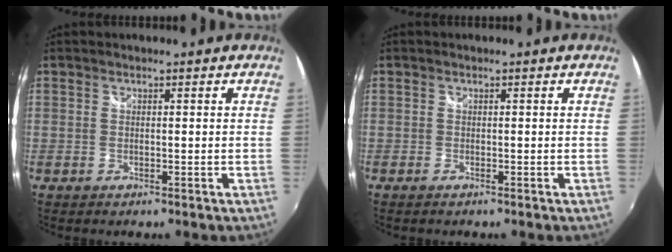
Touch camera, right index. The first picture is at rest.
{"total": 0.7, "force": [-0.7, 0.2, 0.1], "torque": [-0.005, -0.004, -0.015]}